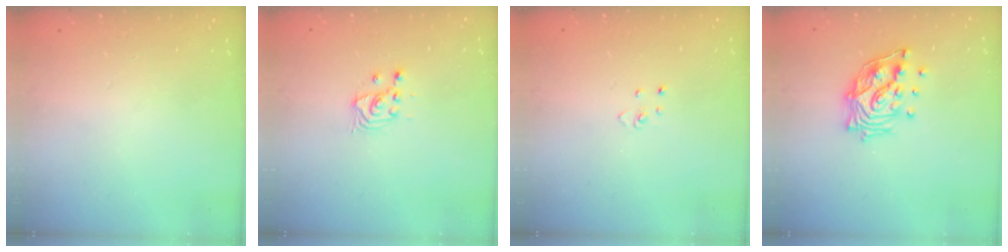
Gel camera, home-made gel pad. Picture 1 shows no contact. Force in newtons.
{"total": 3.8, "press": 3.8, "slide": 0.4}
{"total": 2.9, "press": 2.9, "slide": 0.2}
{"total": 13.9, "press": 13.8, "slide": 1.4}